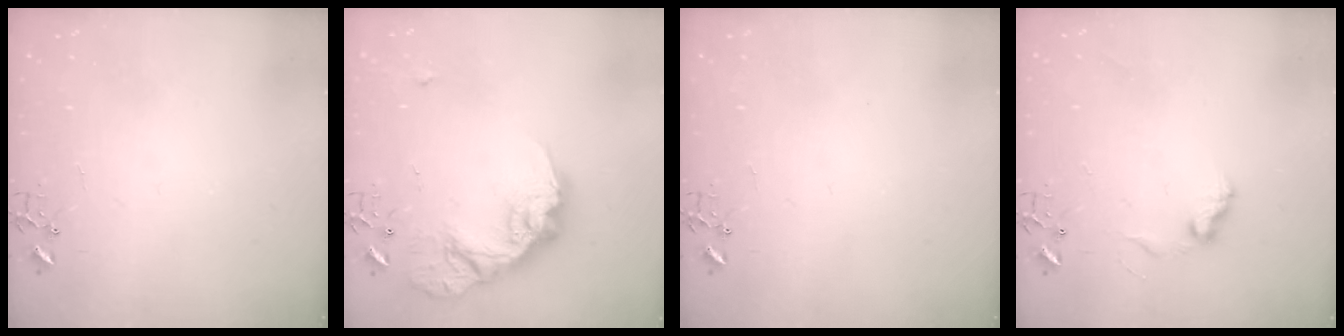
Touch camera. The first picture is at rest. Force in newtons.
{"total": 19.4, "press": 19.3, "slide": 1.5}
{"total": 0.0}
{"total": 7.9, "press": 7.9, "slide": 0.5}